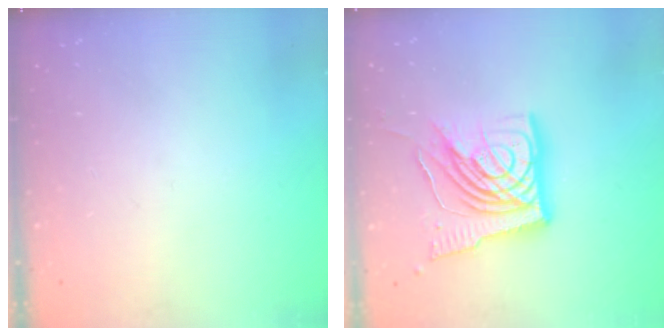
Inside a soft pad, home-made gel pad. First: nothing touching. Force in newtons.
{"total": 18.0, "press": 17.9, "slide": 1.8}